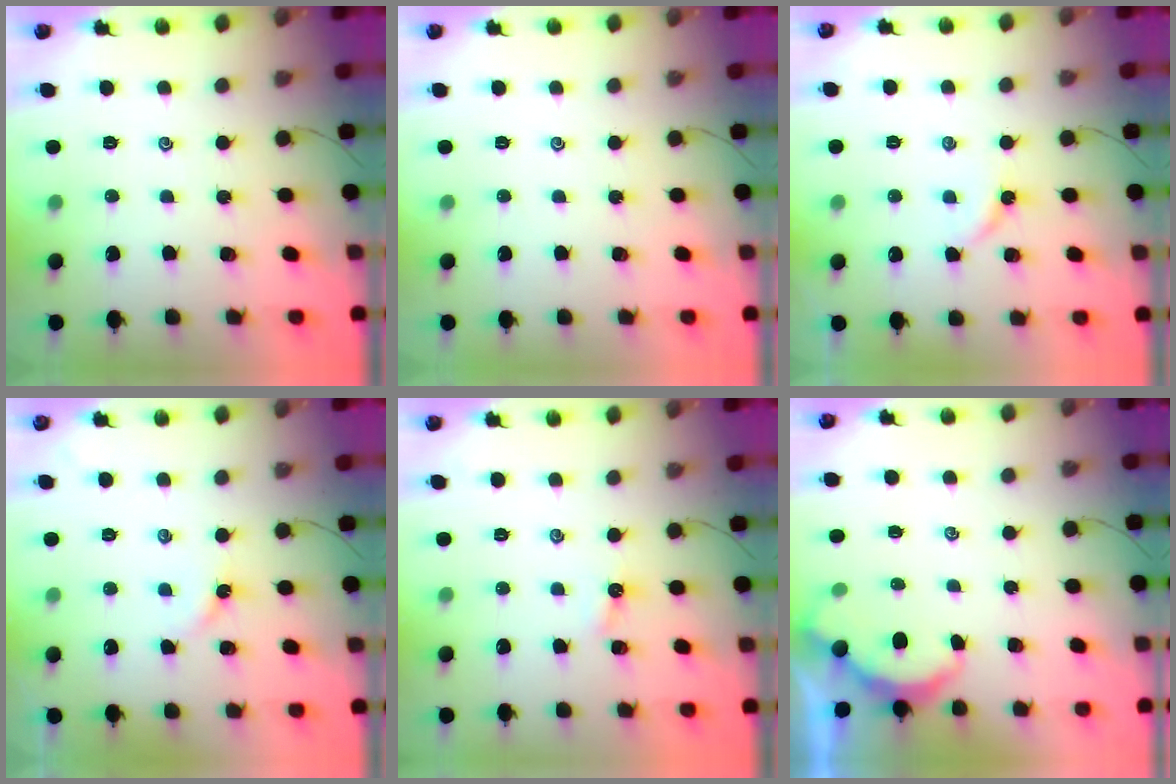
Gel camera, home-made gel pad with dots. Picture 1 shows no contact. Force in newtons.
{"total": 0.0}
{"total": 3.6, "press": 3.6, "slide": 0.4}
{"total": 2.6, "press": 2.6, "slide": 0.3}
{"total": 3.9, "press": 3.9, "slide": 0.5}
{"total": 2.7, "press": 2.7, "slide": 0.3}